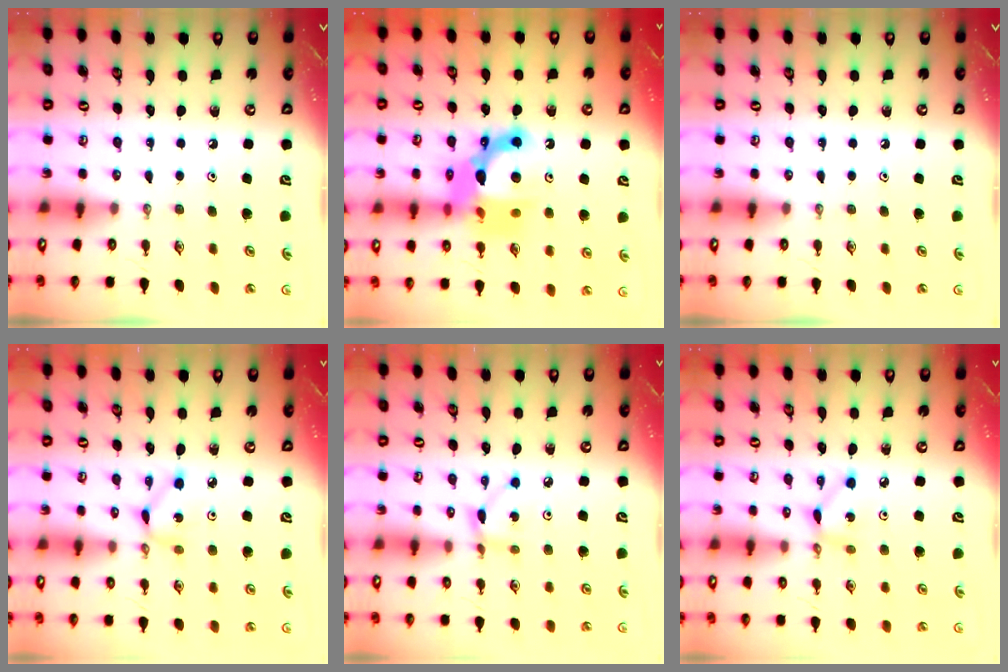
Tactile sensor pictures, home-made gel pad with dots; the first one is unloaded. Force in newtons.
{"total": 15.1, "press": 15.0, "slide": 1.8}
{"total": 0.0}
{"total": 3.9, "press": 3.9, "slide": 0.2}
{"total": 2.9, "press": 2.9, "slide": 0.1}
{"total": 4.4, "press": 4.4, "slide": 0.2}